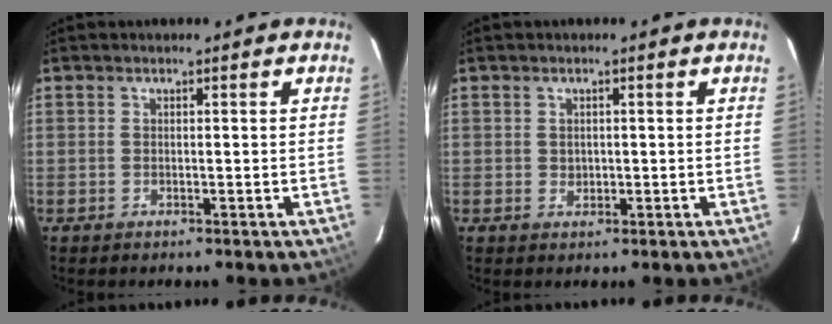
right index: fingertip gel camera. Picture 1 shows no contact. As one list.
[{"total": 1.3, "force": [0.2, 1.2, 0.4], "torque": [-0.003, 0.002, 0.004]}]